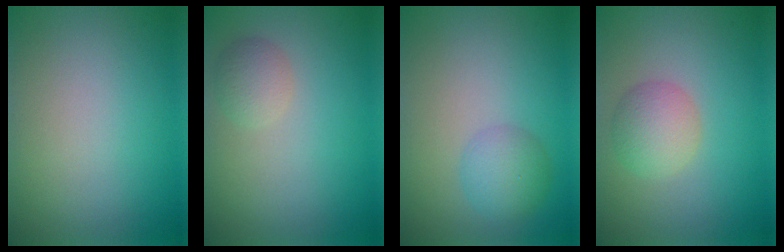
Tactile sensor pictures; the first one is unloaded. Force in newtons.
{"total": 2.0, "press": 2.0, "slide": 0.1}
{"total": 2.8, "press": 2.8, "slide": 0.1}
{"total": 3.1, "press": 3.1, "slide": 0.1}